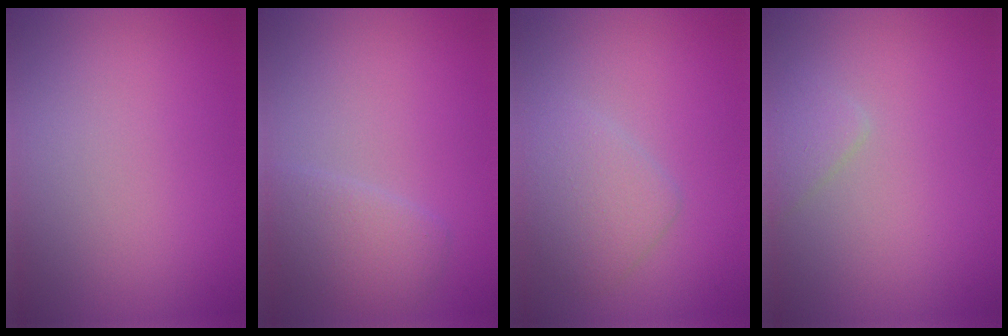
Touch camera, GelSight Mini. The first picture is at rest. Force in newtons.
{"total": 2.6, "press": 2.6, "slide": 0.2}
{"total": 2.9, "press": 2.9, "slide": 0.2}
{"total": 1.2, "press": 1.2, "slide": 0.1}